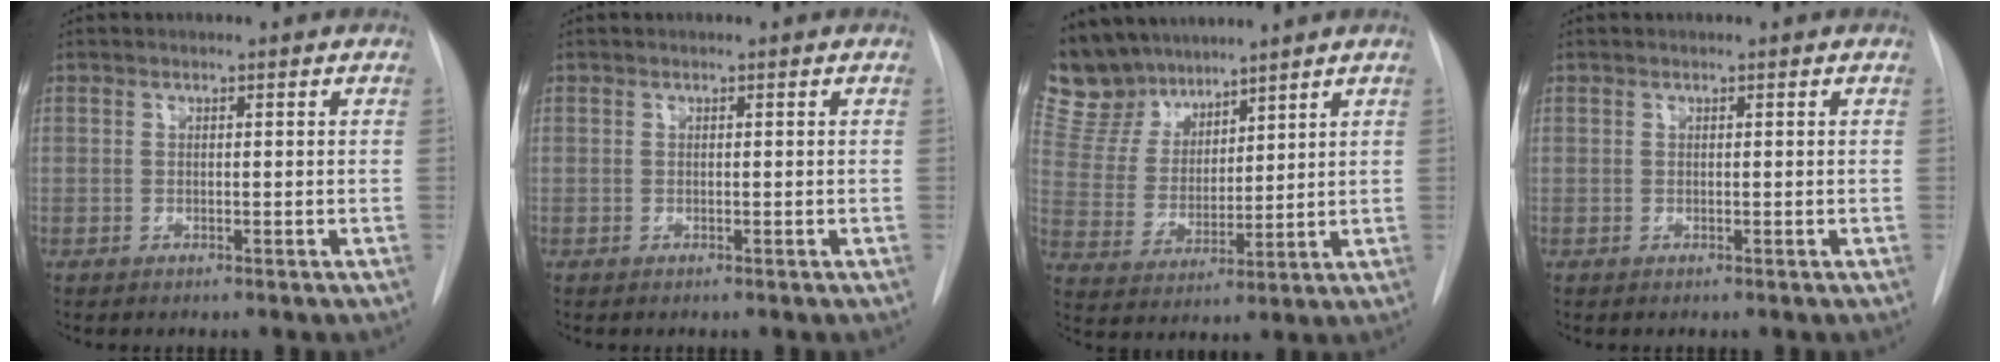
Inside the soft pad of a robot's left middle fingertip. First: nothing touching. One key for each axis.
{"total": 0.0}
{"total": 10.6, "fx": 9.4, "fy": 4.6, "fz": 1.3, "tx": -0.037, "ty": 0.012, "tz": 0.197}
{"total": 0.0}